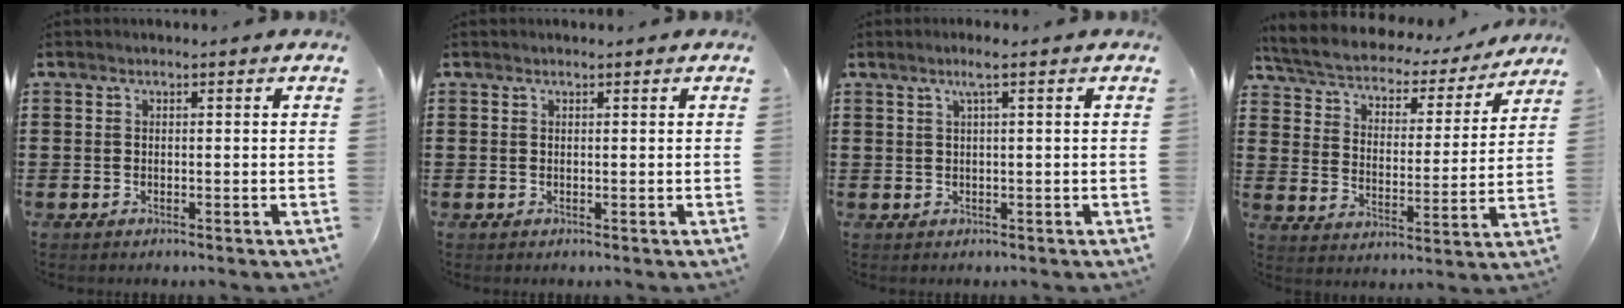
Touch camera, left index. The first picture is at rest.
{"total": 0.0}
{"total": 2.5, "force": [1.1, -0.1, 2.2], "torque": [-0.046, 0.001, 0.017]}
{"total": 4.3, "force": [4.1, 1.0, 1.0], "torque": [-0.043, -0.031, 0.063]}